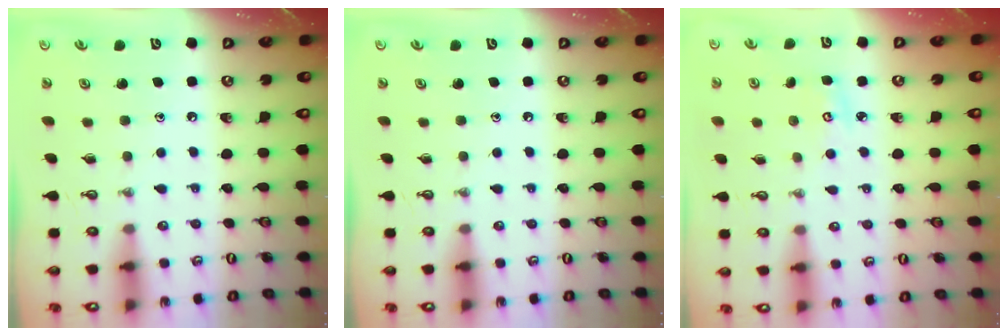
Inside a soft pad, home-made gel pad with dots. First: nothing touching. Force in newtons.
{"total": 0.0}
{"total": 4.6, "press": 4.6, "slide": 0.2}